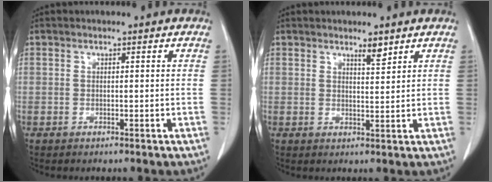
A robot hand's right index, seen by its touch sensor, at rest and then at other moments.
{"total": 2.2, "force": [1.7, 0.3, 1.3], "torque": [-0.026, -0.004, 0.031]}